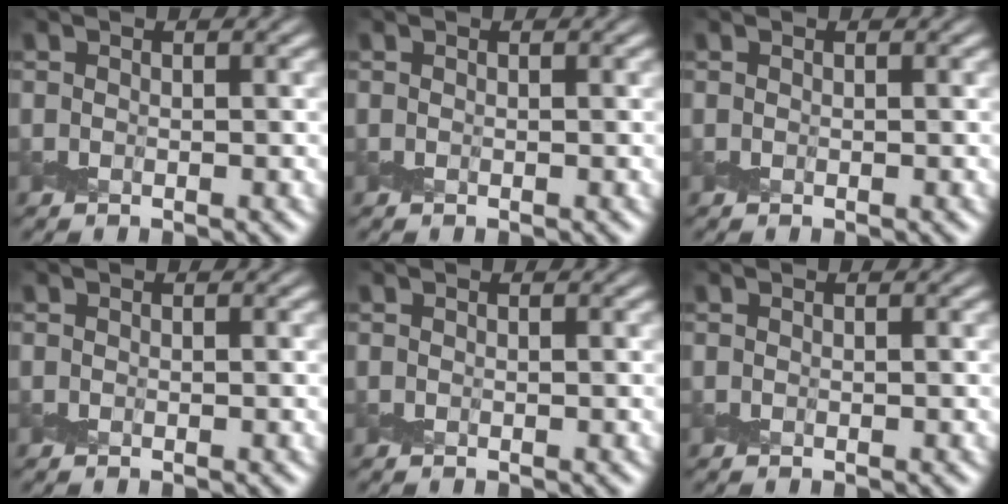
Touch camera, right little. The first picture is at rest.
{"total": 0.0}
{"total": 0.0}
{"total": 0.0}
{"total": 0.0}
{"total": 0.0}